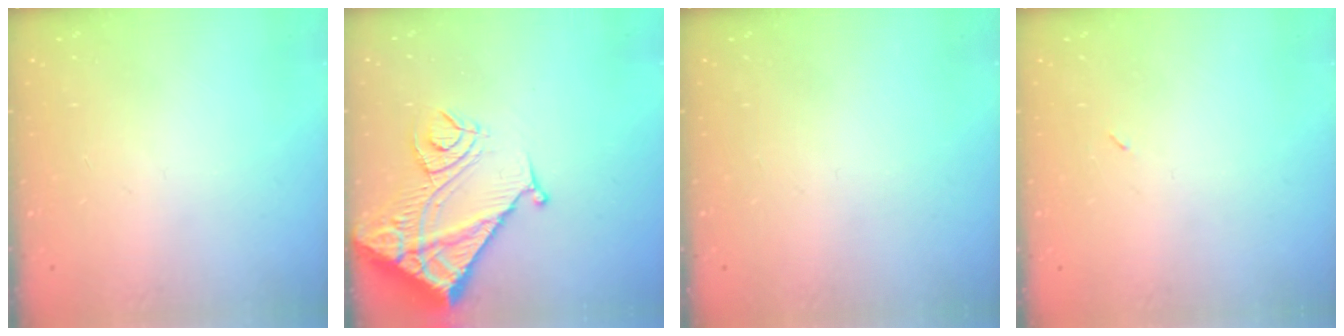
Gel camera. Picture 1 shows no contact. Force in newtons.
{"total": 16.5, "press": 16.4, "slide": 2.0}
{"total": 0.0}
{"total": 2.2, "press": 2.1, "slide": 0.9}